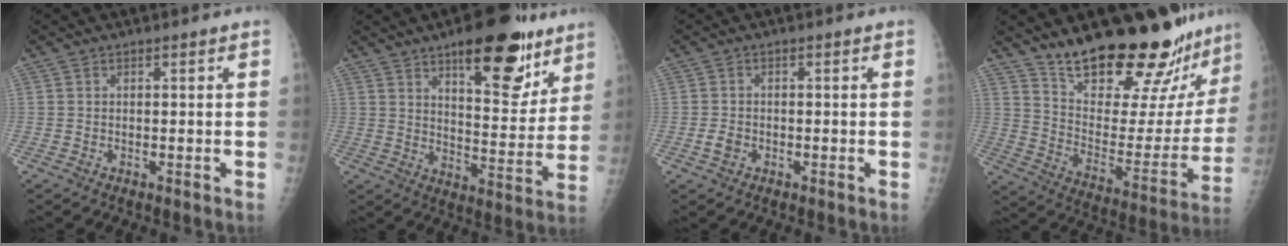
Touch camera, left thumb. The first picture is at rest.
{"total": 18.0, "force": [11.0, 7.0, 12.4], "torque": [-0.120, -0.062, 0.160]}
{"total": 2.2, "force": [-0.8, 1.7, 1.2], "torque": [-0.019, 0.002, -0.015]}
{"total": 27.0, "force": [22.5, 7.5, 12.9], "torque": [-0.160, -0.142, 0.323]}